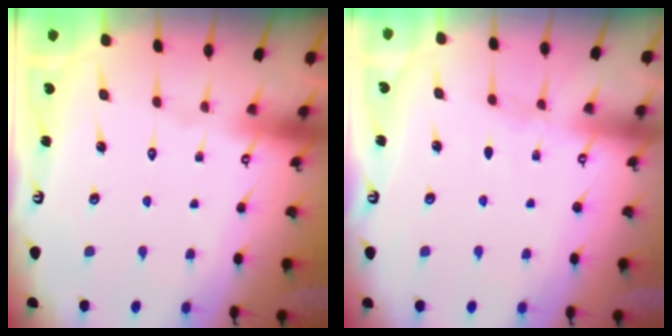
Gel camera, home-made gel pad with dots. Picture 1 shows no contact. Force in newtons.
{"total": 2.6, "press": 2.6, "slide": 0.4}